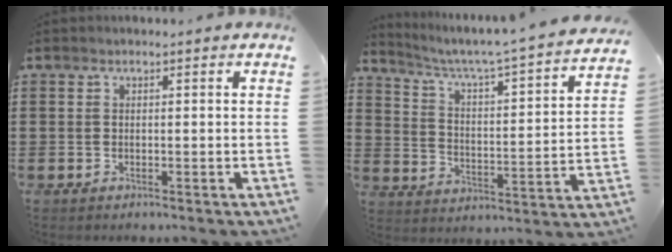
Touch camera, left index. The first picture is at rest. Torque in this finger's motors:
{"motor_torque": [0.33, -0.89, 0.05, 0.07]}